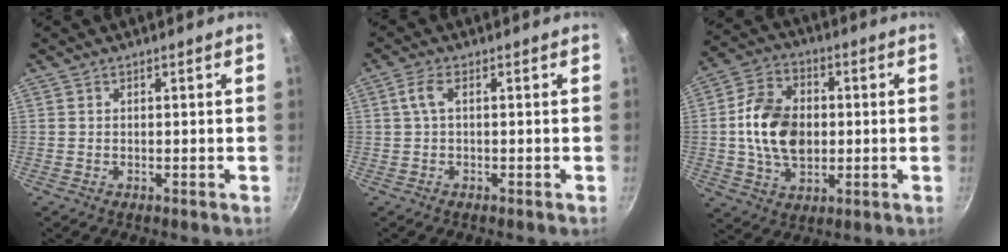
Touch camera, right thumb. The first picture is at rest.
{"total": 2.8, "force": [-0.1, 0.8, 2.7], "torque": [-0.067, 0.007, -0.003]}
{"total": 14.1, "force": [0.1, 9.7, 10.2], "torque": [-0.161, 0.011, -0.005]}